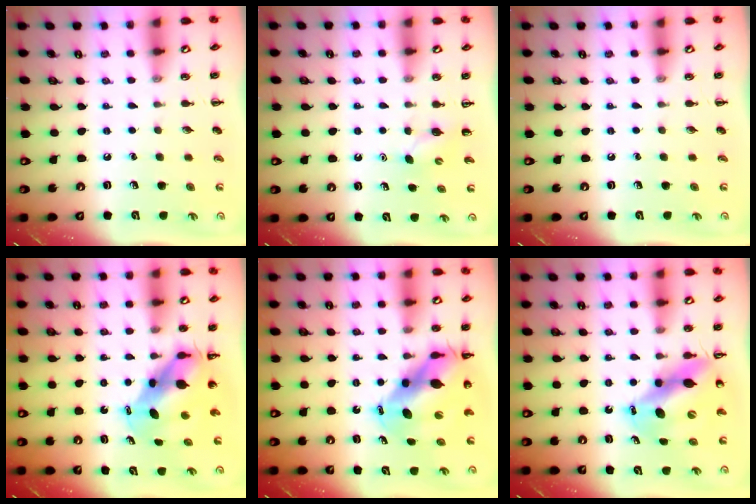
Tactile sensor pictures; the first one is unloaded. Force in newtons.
{"total": 2.3, "press": 2.2, "slide": 0.7}
{"total": 0.0}
{"total": 6.9, "press": 6.6, "slide": 2.0}
{"total": 9.5, "press": 9.1, "slide": 2.4}
{"total": 12.8, "press": 12.2, "slide": 4.0}